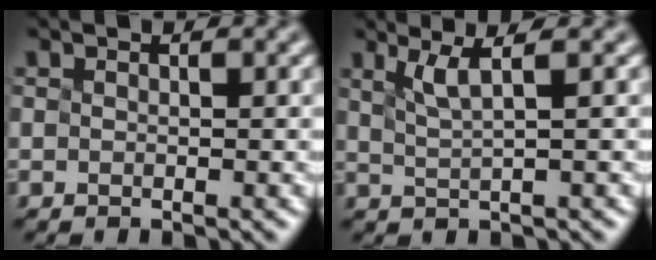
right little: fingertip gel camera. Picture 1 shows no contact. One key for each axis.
{"total": 1.4, "fx": 0.6, "fy": -0.6, "fz": 1.1, "tx": -0.031, "ty": -0.004, "tz": 0.043}